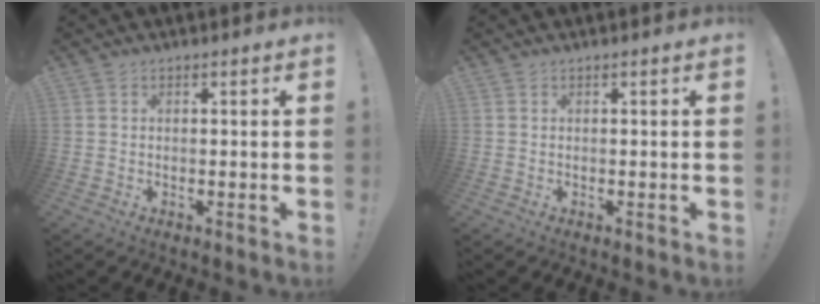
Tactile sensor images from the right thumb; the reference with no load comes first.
{"total": 0.0}